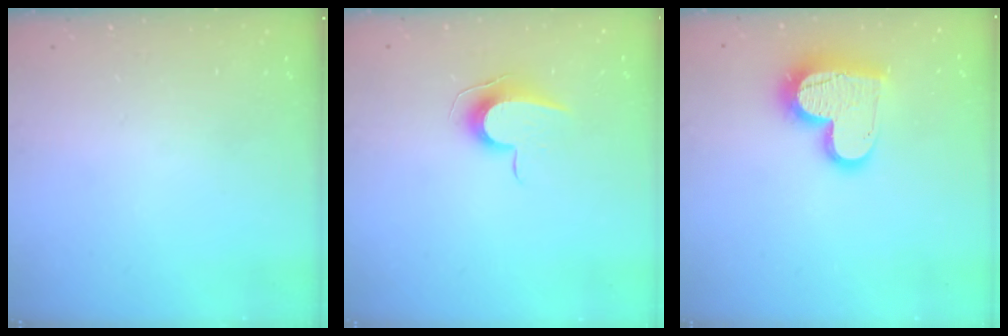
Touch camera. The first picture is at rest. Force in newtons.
{"total": 8.8, "press": 8.7, "slide": 0.8}
{"total": 15.2, "press": 15.1, "slide": 1.4}